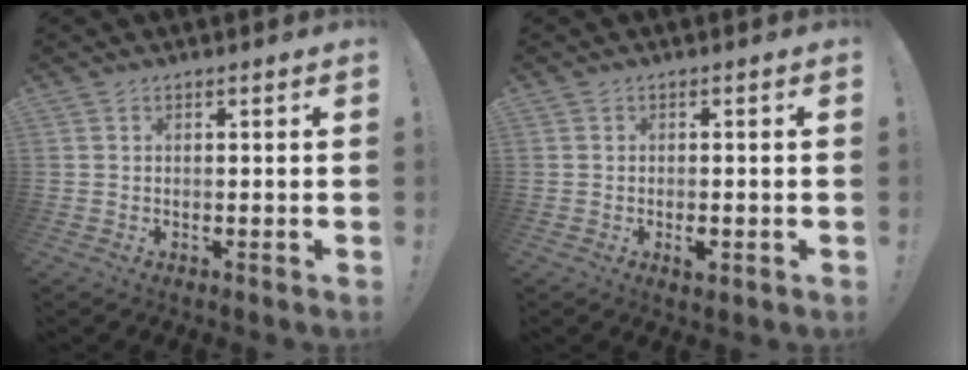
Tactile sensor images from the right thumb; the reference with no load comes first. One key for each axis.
{"total": 2.3, "fx": -1.0, "fy": 1.0, "fz": 1.8, "tx": -0.027, "ty": 0.005, "tz": -0.015}